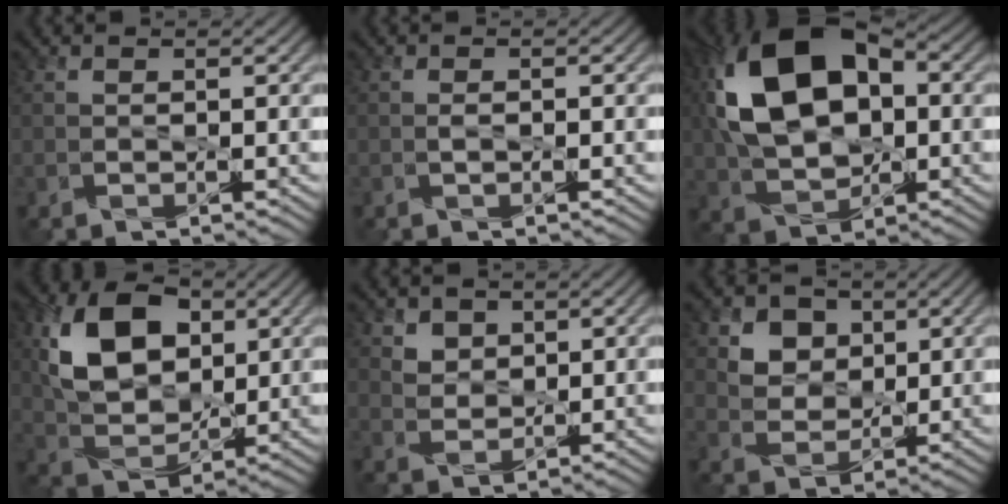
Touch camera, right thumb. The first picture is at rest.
{"total": 0.8, "force": [-0.3, 0.1, 0.8], "torque": [-0.009, 0.000, -0.005]}
{"total": 15.7, "force": [2.3, 9.9, 12.0], "torque": [-0.253, 0.022, 0.039]}
{"total": 11.2, "force": [3.3, 7.3, 7.8], "torque": [-0.157, 0.005, 0.063]}
{"total": 3.6, "force": [2.4, 2.4, 1.2], "torque": [-0.052, -0.009, 0.056]}
{"total": 7.4, "force": [3.6, 5.5, 3.3], "torque": [-0.099, 0.000, 0.079]}